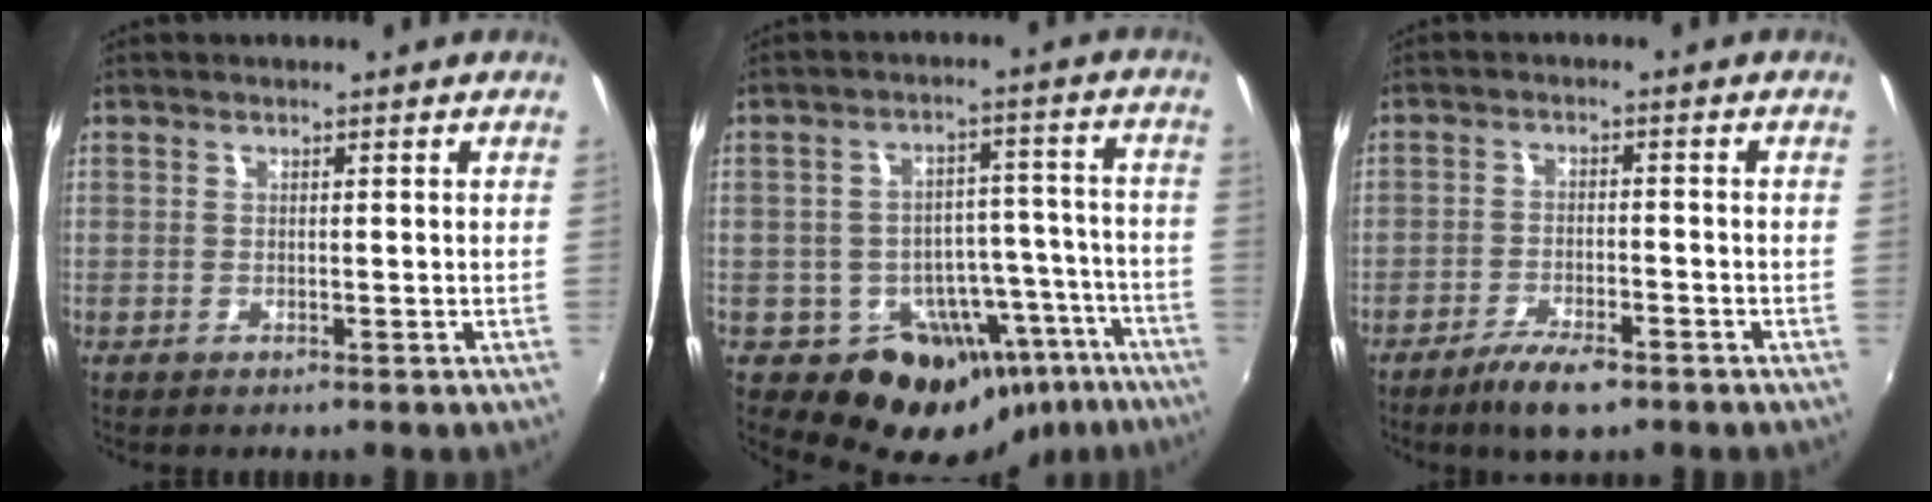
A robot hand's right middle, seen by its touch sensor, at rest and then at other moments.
{"total": 17.5, "force": [-10.7, 11.8, 7.2], "torque": [-0.115, 0.037, -0.116]}
{"total": 6.7, "force": [-4.8, 2.0, 4.3], "torque": [-0.101, -0.012, -0.085]}